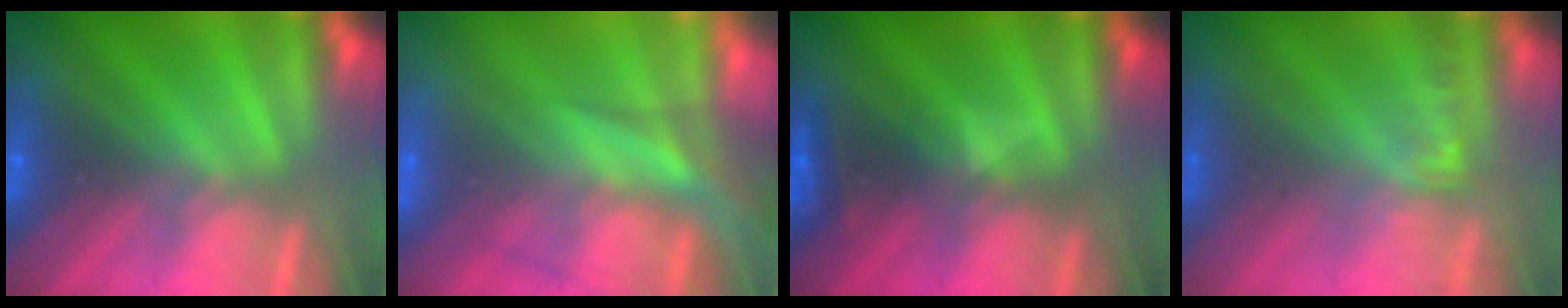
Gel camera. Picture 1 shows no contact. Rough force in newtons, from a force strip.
{"total": 7.5}
{"total": 2.9}
{"total": 1.2}